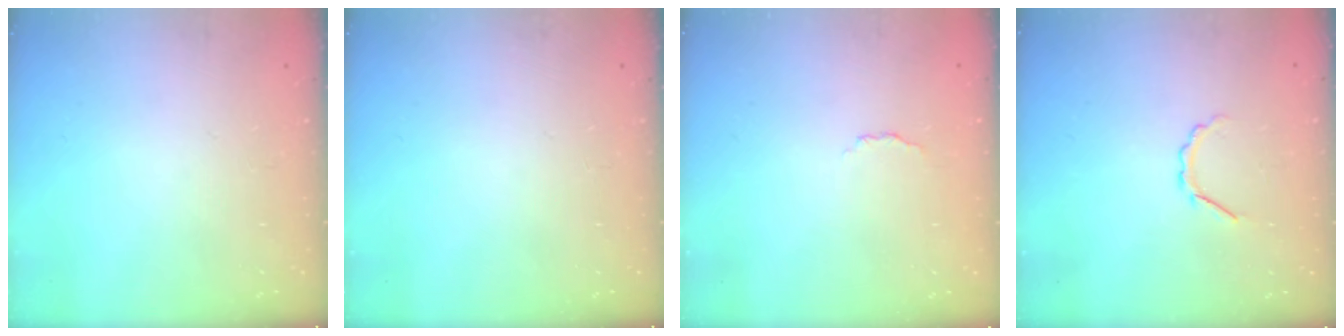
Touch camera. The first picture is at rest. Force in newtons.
{"total": 0.0}
{"total": 2.9, "press": 2.8, "slide": 0.7}
{"total": 2.9, "press": 2.7, "slide": 0.8}